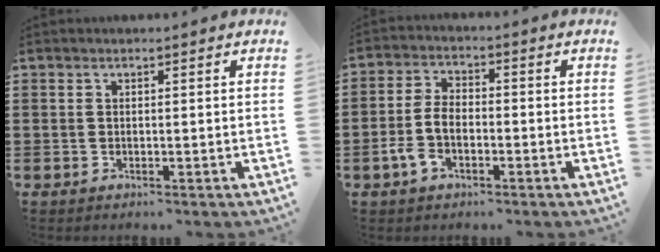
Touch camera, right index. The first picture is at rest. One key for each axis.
{"total": 5.6, "fx": -2.0, "fy": 3.1, "fz": 4.3, "tx": -0.102, "ty": 0.001, "tz": -0.041}